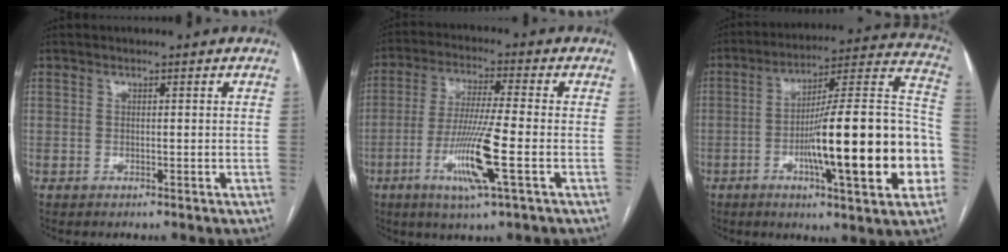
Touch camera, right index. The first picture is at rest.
{"total": 11.0, "force": [-3.5, -0.2, 10.4], "torque": [-0.208, -0.016, -0.069]}
{"total": 24.7, "force": [-5.6, 3.0, 23.9], "torque": [-0.289, 0.018, -0.081]}